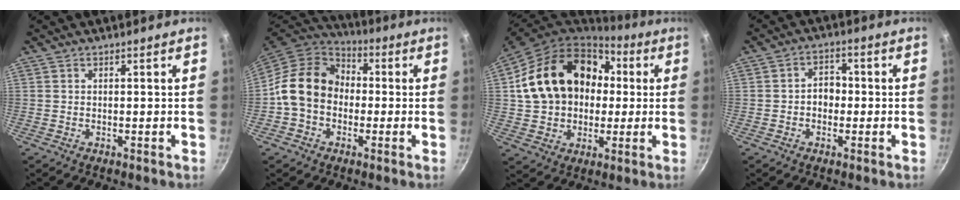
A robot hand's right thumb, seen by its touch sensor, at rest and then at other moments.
{"total": 14.2, "force": [-0.5, 11.5, 8.3], "torque": [-0.111, 0.034, -0.028]}
{"total": 22.2, "force": [3.5, 17.1, 13.7], "torque": [-0.223, 0.042, 0.066]}
{"total": 4.4, "force": [-0.6, 3.5, 2.6], "torque": [-0.009, 0.015, -0.014]}